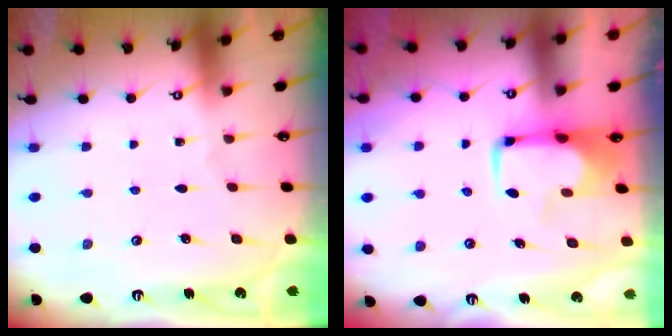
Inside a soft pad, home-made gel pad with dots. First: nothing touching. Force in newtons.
{"total": 1.2, "press": 1.0, "slide": 0.6}